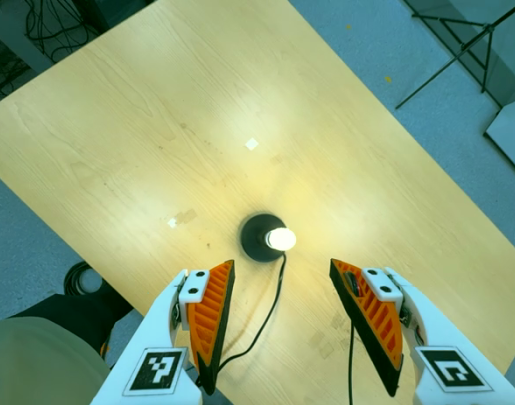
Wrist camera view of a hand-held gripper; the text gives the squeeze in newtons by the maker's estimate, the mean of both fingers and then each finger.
{"total": 0.0}